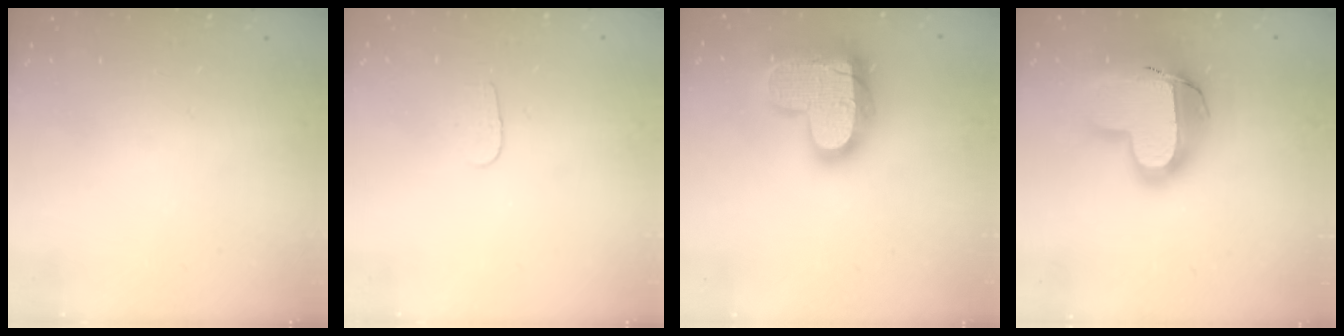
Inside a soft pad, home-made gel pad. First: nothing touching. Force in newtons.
{"total": 3.7, "press": 3.6, "slide": 0.4}
{"total": 23.7, "press": 23.7, "slide": 1.6}
{"total": 18.9, "press": 18.9, "slide": 1.6}